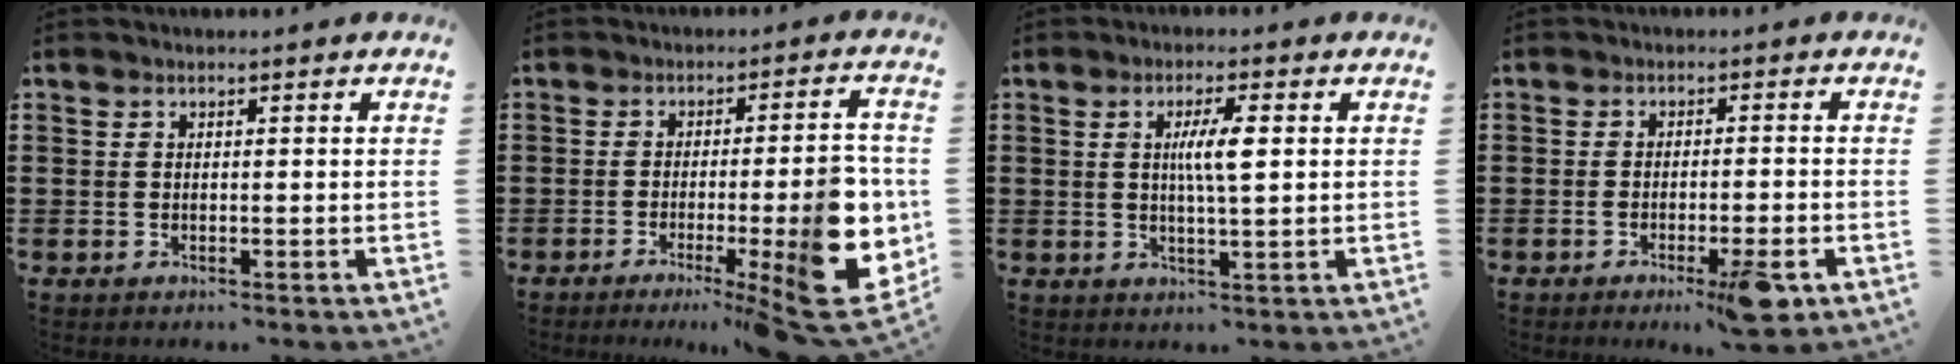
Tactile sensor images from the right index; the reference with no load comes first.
{"total": 12.9, "force": [-3.7, 3.0, 12.0], "torque": [-0.167, -0.021, -0.057]}
{"total": 5.1, "force": [0.9, 0.8, 4.9], "torque": [-0.096, 0.004, 0.012]}
{"total": 5.6, "force": [-2.9, 0.4, 4.8], "torque": [-0.082, -0.013, -0.045]}